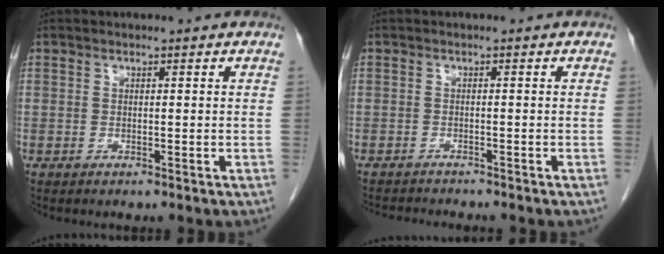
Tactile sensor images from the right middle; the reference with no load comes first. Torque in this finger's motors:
{"motor_torque": [0.06, -0.06, 0.01, 0.01]}